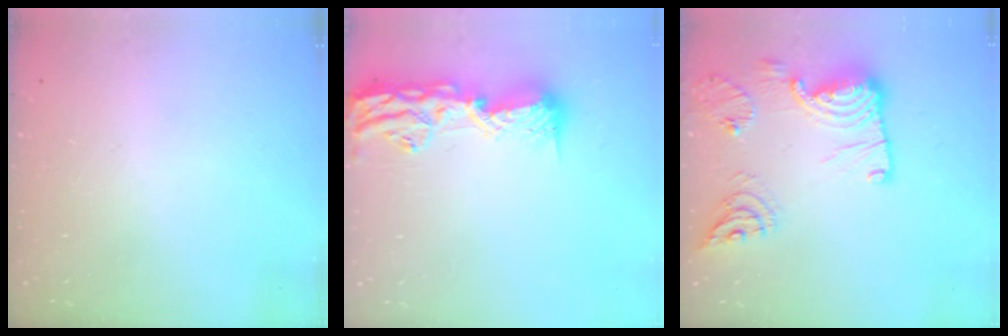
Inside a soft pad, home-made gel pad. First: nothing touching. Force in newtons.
{"total": 16.3, "press": 15.9, "slide": 3.5}
{"total": 19.2, "press": 19.2, "slide": 1.1}